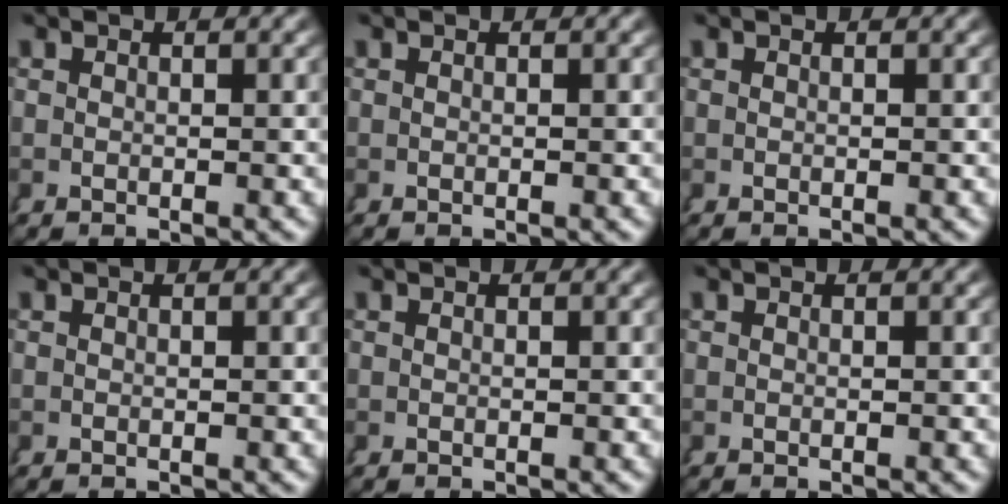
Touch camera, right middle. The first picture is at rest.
{"total": 0.0}
{"total": 0.0}
{"total": 0.0}
{"total": 0.0}
{"total": 0.0}